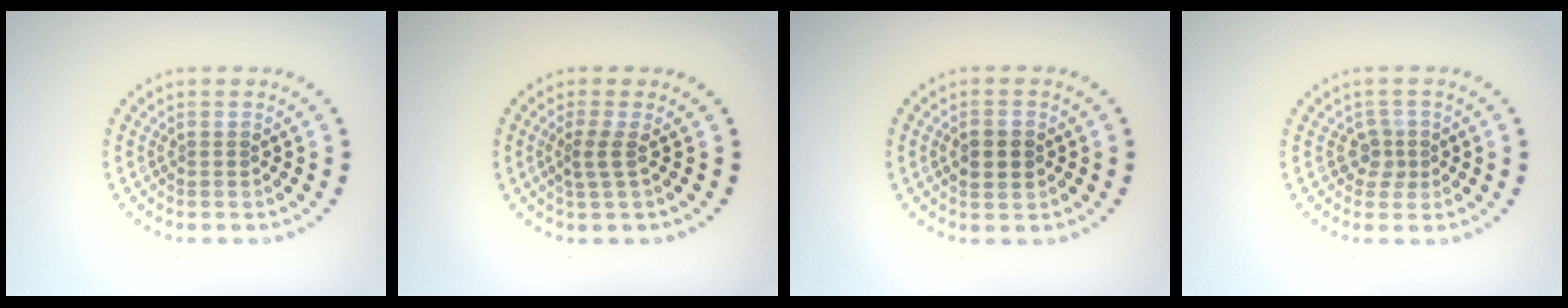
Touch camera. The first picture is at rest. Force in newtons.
{"total": 1.9, "press": 1.3, "slide": 1.3}
{"total": 2.2, "press": 2.2, "slide": 0.1}
{"total": 1.6, "press": 1.3, "slide": 0.9}